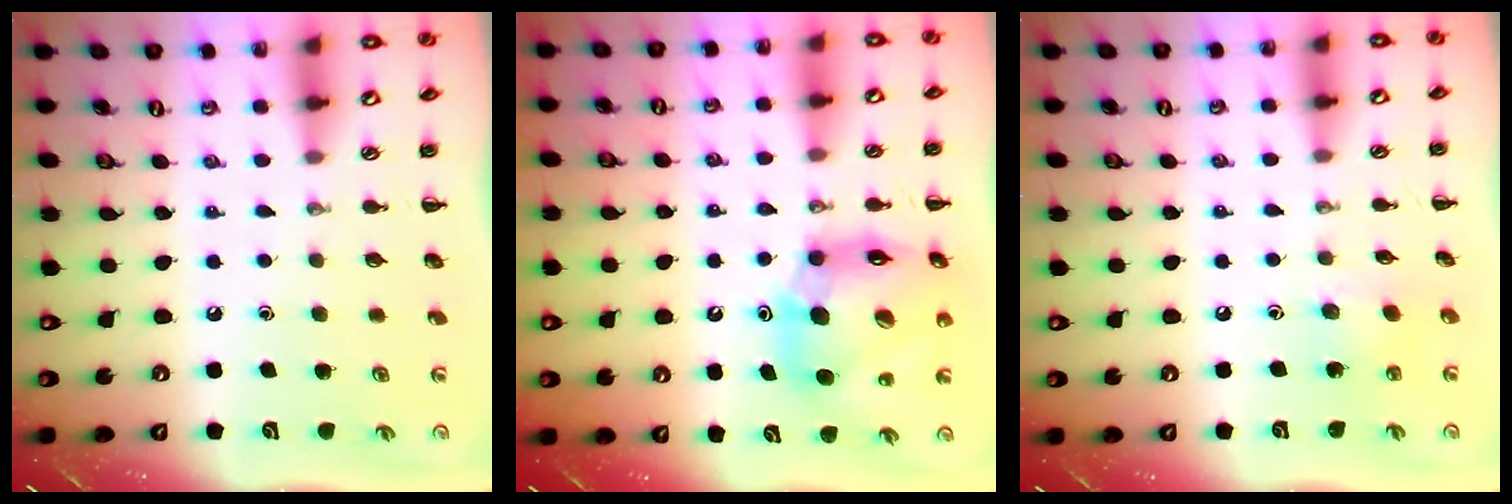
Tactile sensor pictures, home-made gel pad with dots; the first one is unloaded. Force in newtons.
{"total": 16.4, "press": 15.7, "slide": 4.8}
{"total": 3.8, "press": 3.8, "slide": 0.5}